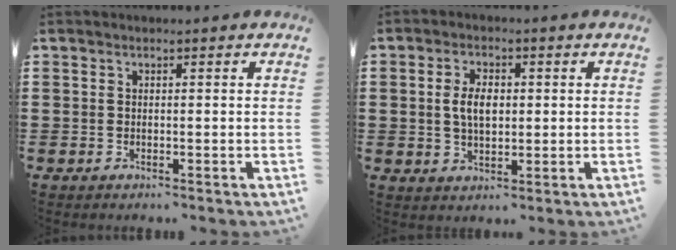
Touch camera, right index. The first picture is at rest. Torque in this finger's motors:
{"motor_torque": [0.05, 0.00, 0.45, 0.08]}